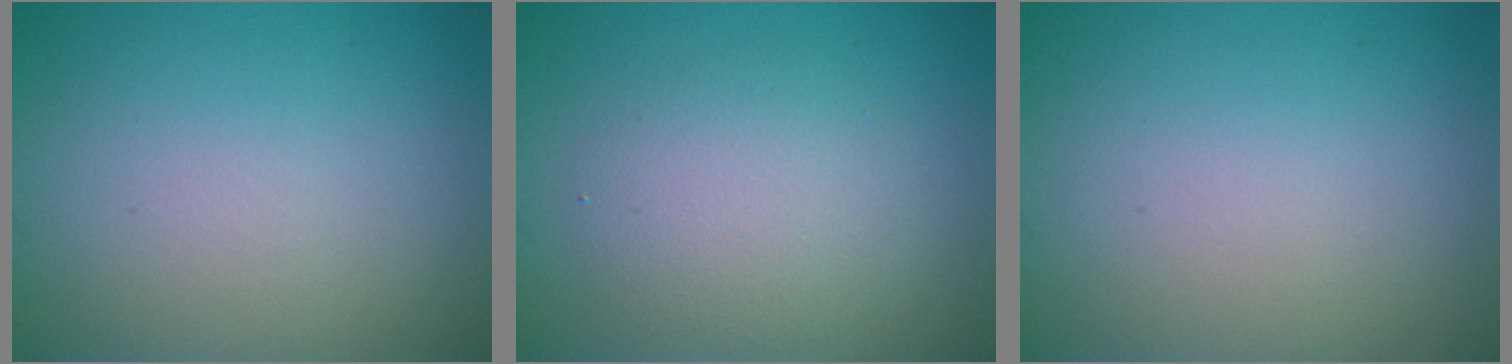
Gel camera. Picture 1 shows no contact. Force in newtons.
{"total": 3.5, "press": 3.5, "slide": 0.2}
{"total": 0.0}